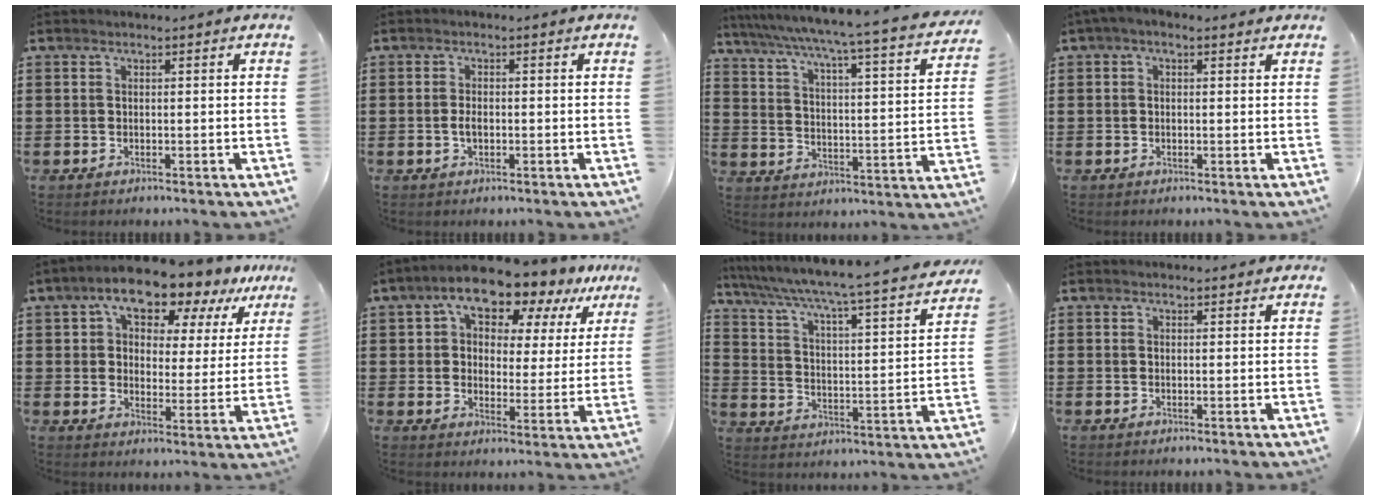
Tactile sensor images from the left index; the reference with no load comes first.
{"total": 1.8, "force": [-0.4, 0.9, 1.5], "torque": [-0.038, -0.001, -0.011]}
{"total": 4.7, "force": [3.9, -1.1, 2.4], "torque": [-0.066, -0.050, 0.052]}
{"total": 1.2, "force": [-0.2, 0.7, 1.0], "torque": [-0.026, 0.002, -0.008]}
{"total": 10.7, "force": [8.3, 4.1, 5.3], "torque": [-0.107, -0.033, 0.146]}
{"total": 10.5, "force": [8.3, 4.1, 4.9], "torque": [-0.101, -0.037, 0.146]}
{"total": 4.3, "force": [3.6, -0.5, 2.3], "torque": [-0.067, -0.048, 0.045]}
{"total": 1.4, "force": [1.4, 0.1, 0.2], "torque": [-0.006, 0.002, 0.027]}